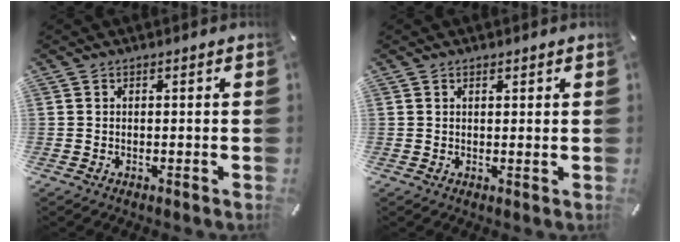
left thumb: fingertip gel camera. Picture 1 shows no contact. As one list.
[{"total": 0.7, "force": [0.5, 0.3, 0.4], "torque": [-0.009, -0.001, 0.009]}]